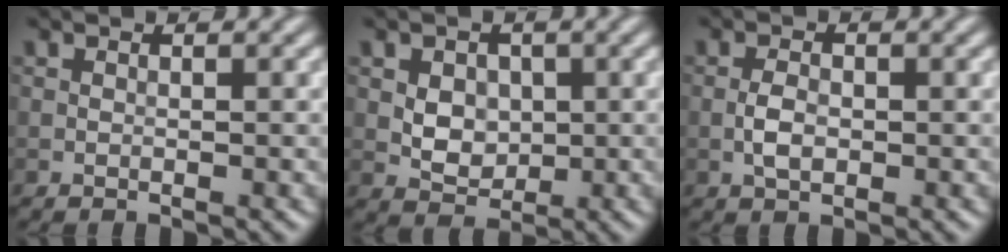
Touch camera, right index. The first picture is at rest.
{"total": 3.4, "force": [0.5, 2.6, 2.1], "torque": [-0.032, 0.000, 0.008]}
{"total": 2.0, "force": [-0.4, 1.1, 1.6], "torque": [-0.031, 0.003, -0.012]}